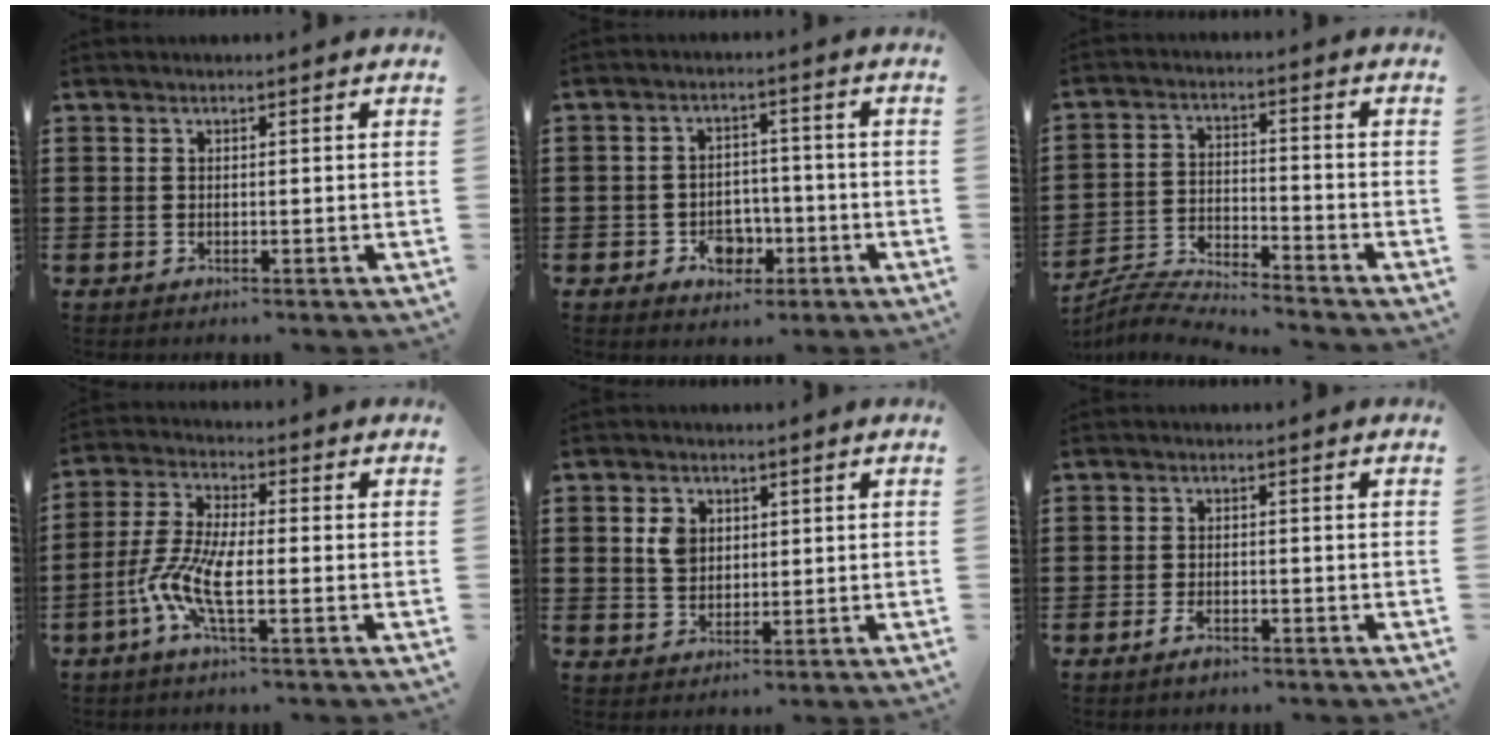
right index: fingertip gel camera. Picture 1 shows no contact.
{"total": 4.8, "force": [-2.2, 3.5, 2.6], "torque": [-0.041, 0.005, -0.040]}
{"total": 5.4, "force": [-5.4, -0.1, 0.8], "torque": [-0.035, -0.004, -0.114]}
{"total": 8.4, "force": [-3.0, 2.4, 7.5], "torque": [-0.179, -0.018, -0.063]}
{"total": 3.6, "force": [0.9, 2.9, 1.9], "torque": [-0.048, 0.012, 0.016]}
{"total": 2.0, "force": [-1.4, 0.7, 1.3], "torque": [-0.026, -0.003, -0.025]}